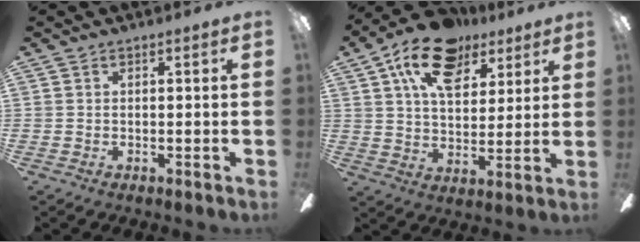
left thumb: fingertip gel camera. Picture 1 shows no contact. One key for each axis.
{"total": 16.6, "fx": 9.6, "fy": 9.6, "fz": 9.6, "tx": -0.162, "ty": -0.032, "tz": 0.174}